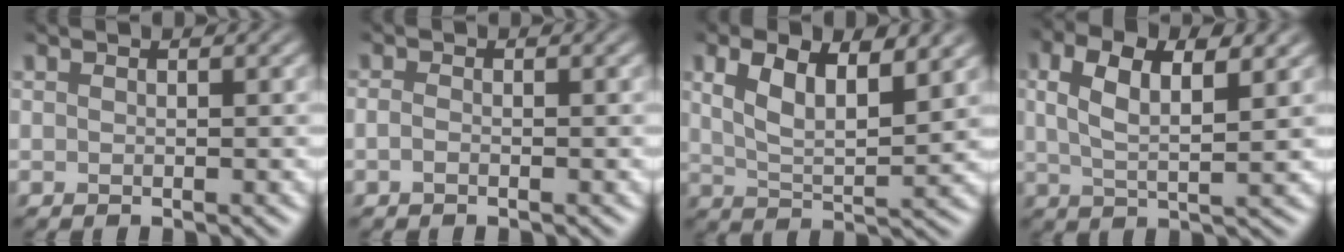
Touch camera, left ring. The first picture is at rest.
{"total": 0.7, "force": [-0.4, 0.3, 0.5], "torque": [-0.012, -0.003, -0.010]}
{"total": 5.7, "force": [2.5, 2.1, 4.6], "torque": [-0.090, 0.000, 0.044]}
{"total": 5.6, "force": [2.0, 2.1, 4.8], "torque": [-0.090, 0.004, 0.032]}